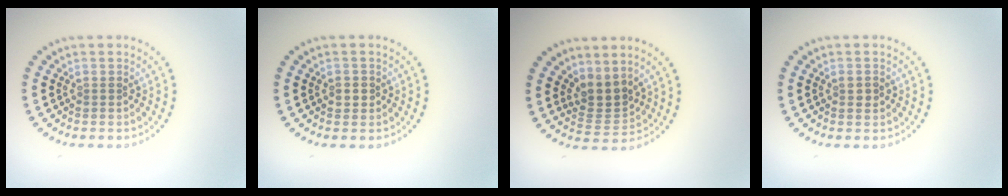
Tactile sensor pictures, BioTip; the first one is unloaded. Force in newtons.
{"total": 1.1, "press": 1.0, "slide": 0.3}
{"total": 2.8, "press": 2.1, "slide": 1.8}
{"total": 1.1, "press": 1.1, "slide": 0.3}